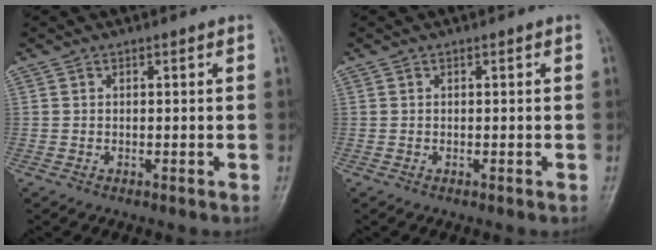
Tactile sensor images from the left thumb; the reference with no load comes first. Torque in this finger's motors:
{"motor_torque": [0.00, 0.00, 0.00, 0.00, 0.00]}